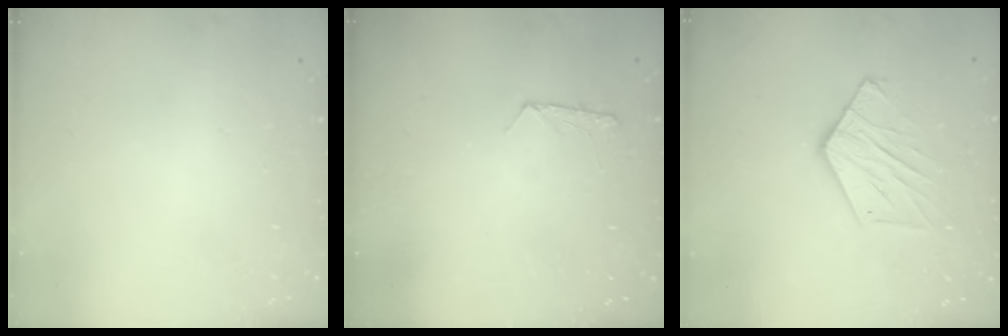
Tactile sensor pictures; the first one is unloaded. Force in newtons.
{"total": 6.7, "press": 6.6, "slide": 0.6}
{"total": 10.9, "press": 10.9, "slide": 0.9}